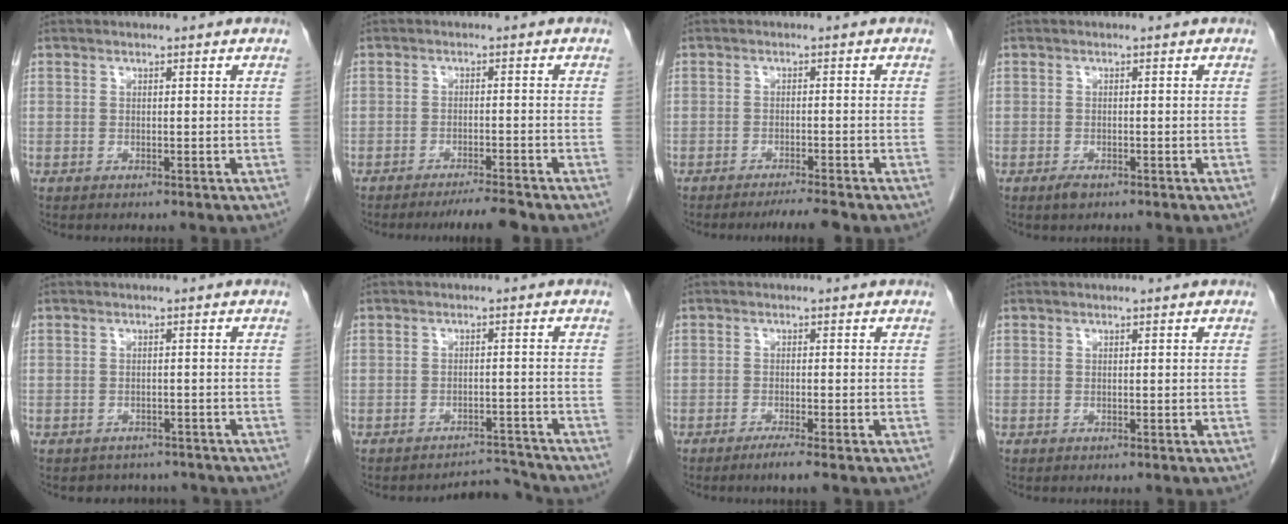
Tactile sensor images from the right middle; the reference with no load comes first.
{"total": 3.7, "force": [-3.3, -0.5, 1.6], "torque": [-0.021, -0.011, -0.055]}
{"total": 3.1, "force": [-2.8, -0.5, 1.3], "torque": [-0.020, -0.010, -0.046]}
{"total": 1.2, "force": [-0.8, 0.5, 0.7], "torque": [-0.015, -0.001, -0.011]}
{"total": 4.7, "force": [-4.0, 2.4, 0.2], "torque": [0.001, 0.009, -0.045]}
{"total": 4.0, "force": [-3.8, -0.3, -1.3], "torque": [0.025, 0.011, -0.051]}
{"total": 2.1, "force": [-1.5, -0.5, 1.4], "torque": [-0.030, -0.006, -0.028]}
{"total": 0.0}